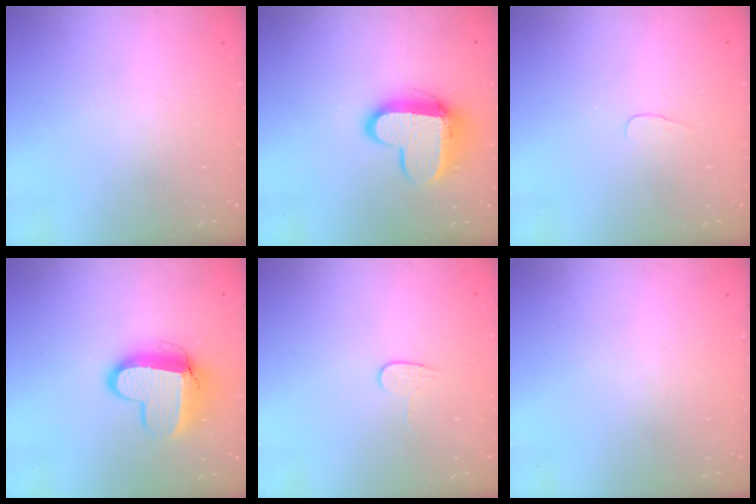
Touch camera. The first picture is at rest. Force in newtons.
{"total": 12.1, "press": 12.0, "slide": 0.9}
{"total": 2.8, "press": 2.7, "slide": 0.3}
{"total": 11.6, "press": 11.6, "slide": 0.6}
{"total": 5.8, "press": 5.8, "slide": 0.3}
{"total": 0.0}